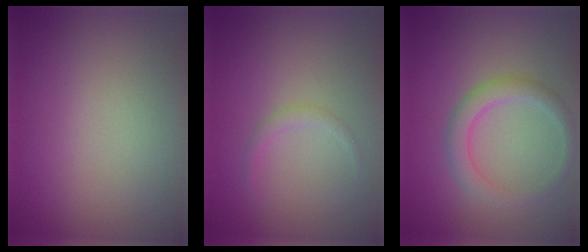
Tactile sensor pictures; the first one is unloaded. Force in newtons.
{"total": 0.9, "press": 0.9, "slide": 0.1}
{"total": 2.8, "press": 2.8, "slide": 0.1}